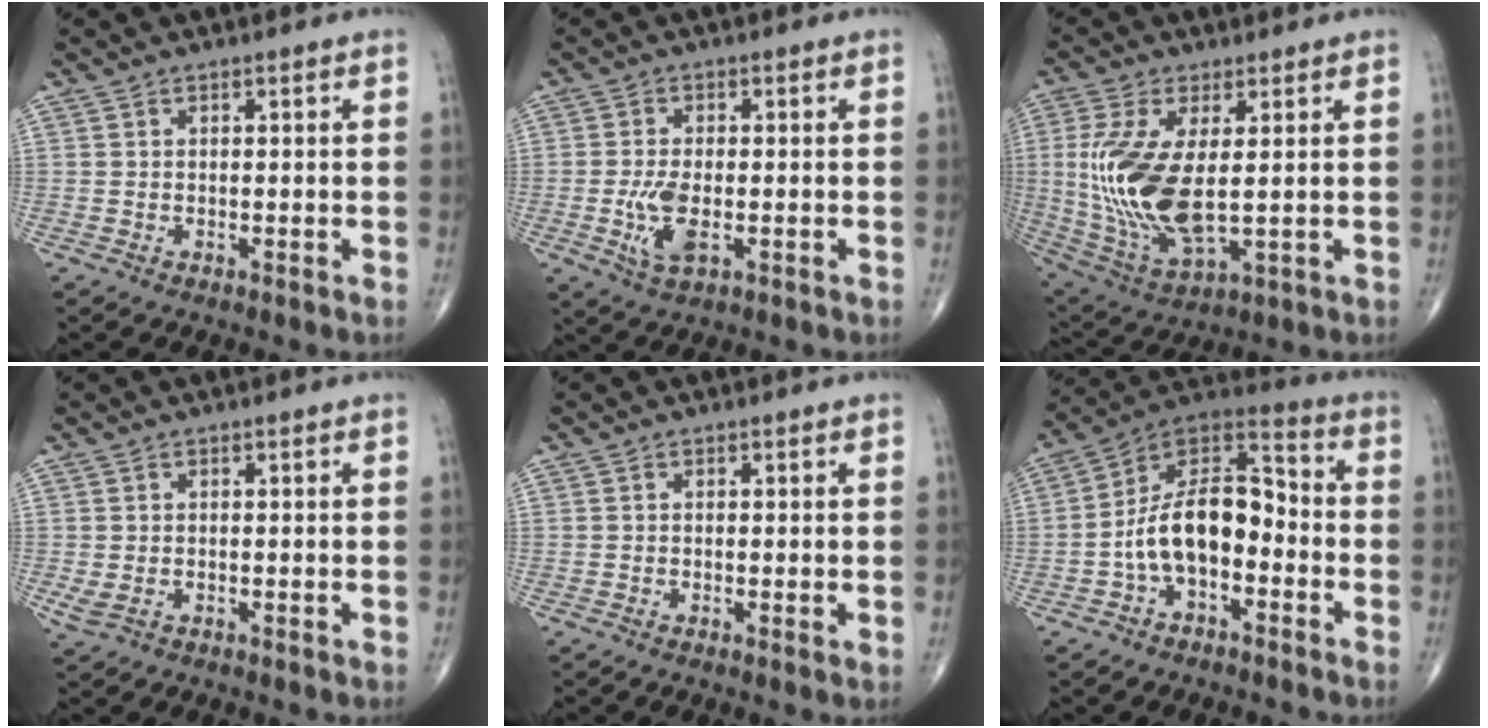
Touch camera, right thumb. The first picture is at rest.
{"total": 6.2, "force": [-1.4, 2.8, 5.3], "torque": [-0.111, -0.004, -0.023]}
{"total": 16.4, "force": [0.8, 7.1, 14.8], "torque": [-0.325, -0.020, 0.029]}
{"total": 2.2, "force": [-0.2, 1.4, 1.7], "torque": [-0.042, -0.002, 0.001]}
{"total": 0.8, "force": [0.0, 0.2, 0.8], "torque": [-0.014, -0.004, -0.004]}
{"total": 14.7, "force": [-3.3, 8.2, 11.7], "torque": [-0.187, 0.053, -0.067]}